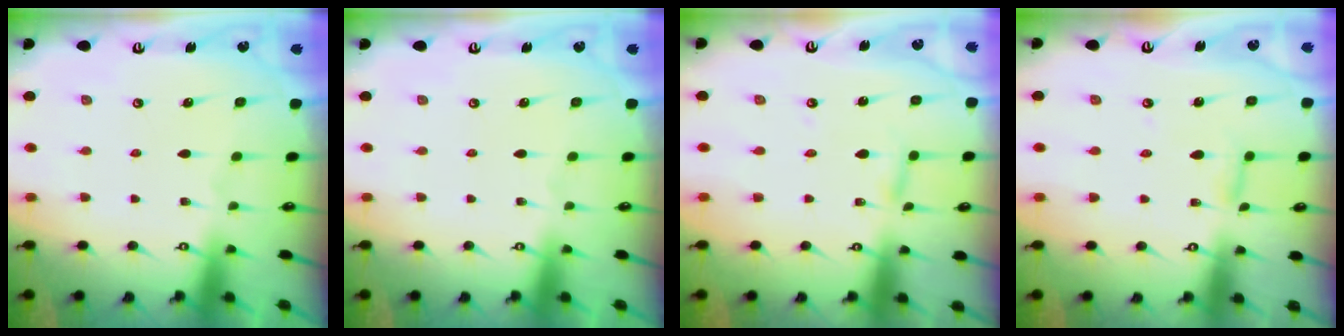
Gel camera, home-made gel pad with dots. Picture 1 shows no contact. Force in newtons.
{"total": 0.0}
{"total": 2.8, "press": 2.7, "slide": 0.3}
{"total": 4.8, "press": 4.7, "slide": 0.5}